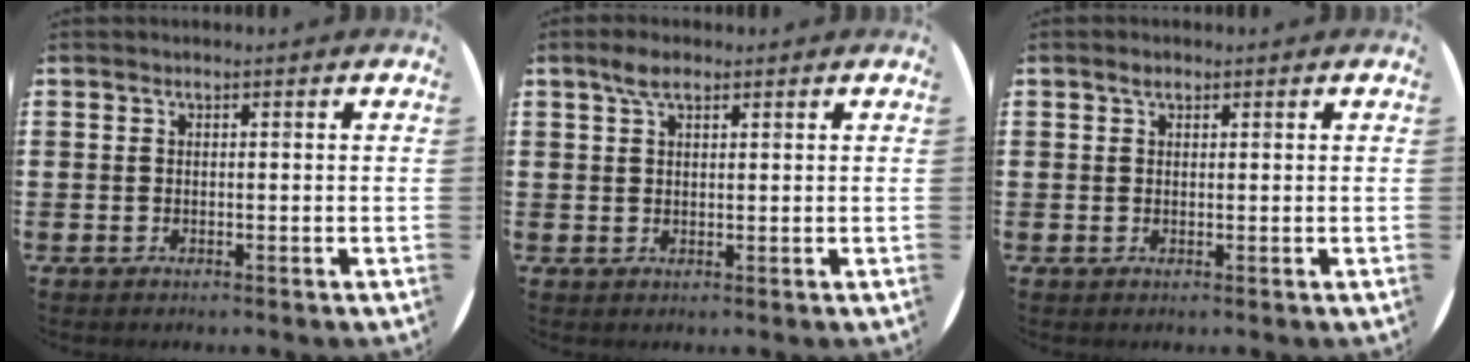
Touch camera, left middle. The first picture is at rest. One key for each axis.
{"total": 3.0, "fx": 2.1, "fy": 1.3, "fz": 1.7, "tx": -0.029, "ty": 0.004, "tz": 0.035}
{"total": 1.0, "fx": 0.7, "fy": 0.5, "fz": 0.5, "tx": -0.004, "ty": 0.001, "tz": 0.011}